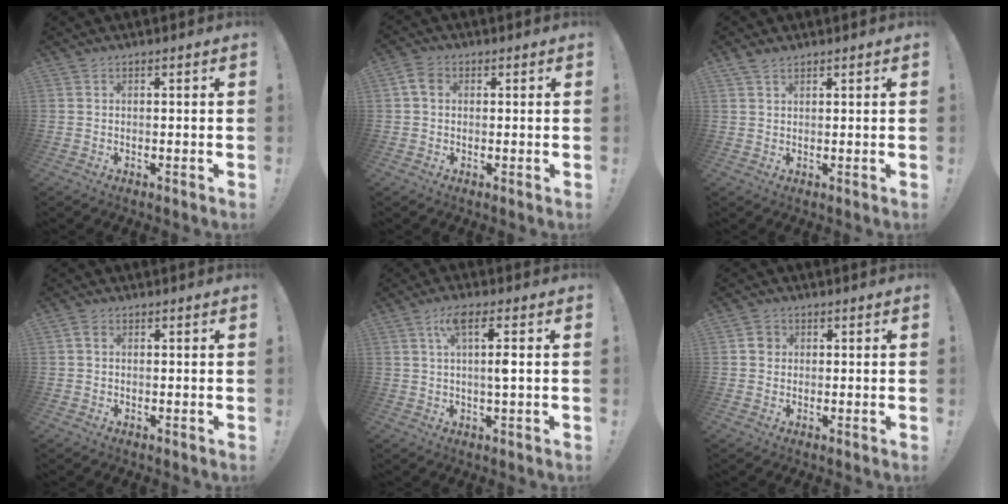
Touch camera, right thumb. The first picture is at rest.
{"total": 5.3, "force": [1.2, 4.0, 3.2], "torque": [-0.063, 0.006, 0.025]}
{"total": 2.6, "force": [2.0, 1.1, 1.1], "torque": [-0.018, -0.009, 0.038]}
{"total": 1.8, "force": [0.4, 1.5, 0.9], "torque": [-0.012, 0.002, 0.006]}
{"total": 6.6, "force": [1.7, 0.7, 6.3], "torque": [-0.109, 0.000, 0.021]}
{"total": 3.1, "force": [0.5, 2.8, 1.2], "torque": [-0.002, 0.001, 0.006]}